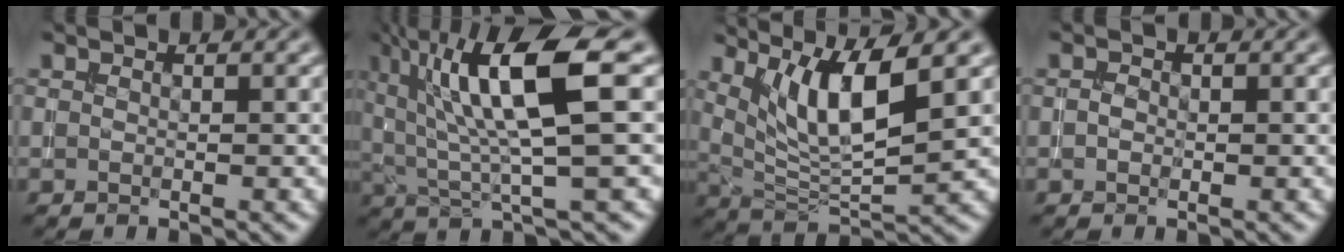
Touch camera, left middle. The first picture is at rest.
{"total": 10.2, "force": [3.4, 2.2, 9.4], "torque": [-0.164, 0.000, 0.064]}
{"total": 7.2, "force": [3.0, 1.9, 6.3], "torque": [-0.111, -0.013, 0.060]}
{"total": 0.7, "force": [-0.2, 0.6, 0.4], "torque": [-0.007, -0.001, -0.006]}